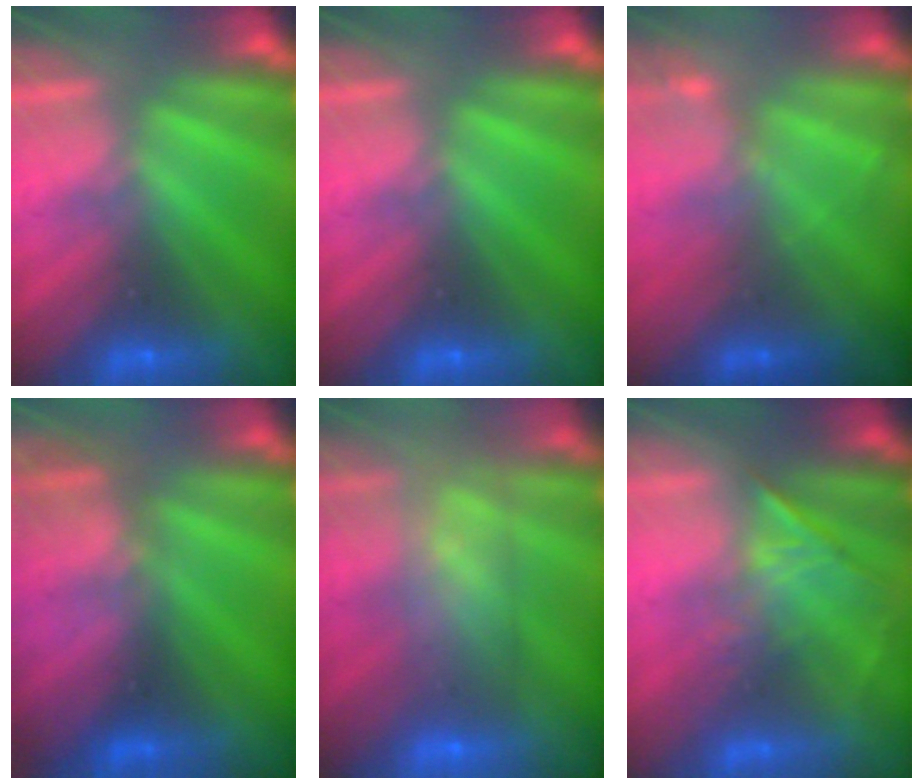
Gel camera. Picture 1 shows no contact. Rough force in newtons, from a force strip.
{"total": 0.0}
{"total": 2.3}
{"total": 2.7}
{"total": 9.1}
{"total": 1.2}